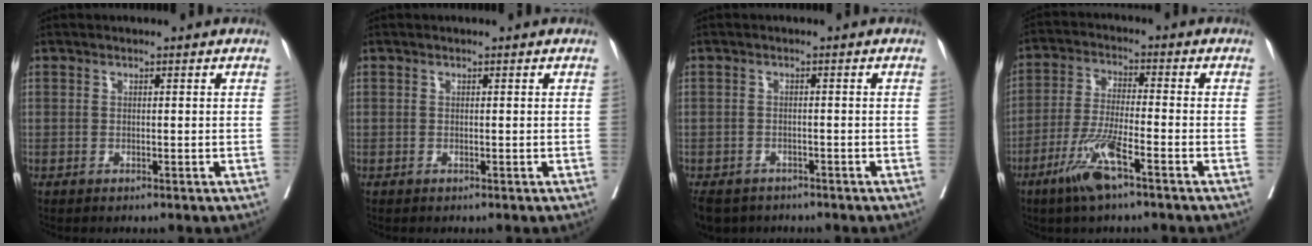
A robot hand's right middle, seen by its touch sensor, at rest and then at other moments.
{"total": 0.0}
{"total": 7.2, "force": [-5.5, 4.4, 1.8], "torque": [-0.041, -0.012, -0.078]}
{"total": 8.4, "force": [-5.0, 0.6, 6.8], "torque": [-0.142, -0.014, -0.096]}